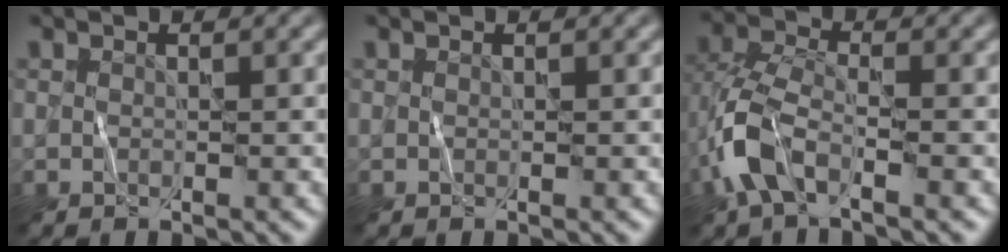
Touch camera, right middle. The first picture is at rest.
{"total": 0.0}
{"total": 5.0, "force": [-2.5, 2.2, 3.7], "torque": [-0.091, 0.004, -0.063]}